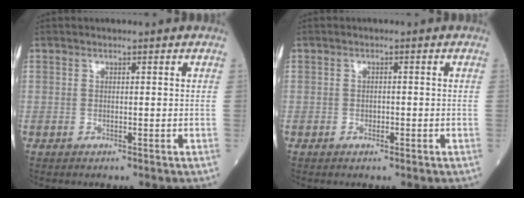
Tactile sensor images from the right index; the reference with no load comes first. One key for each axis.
{"total": 0.9, "fx": -0.4, "fy": 0.6, "fz": 0.6, "tx": -0.010, "ty": 0.001, "tz": -0.004}